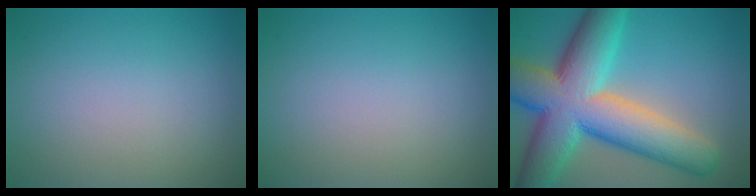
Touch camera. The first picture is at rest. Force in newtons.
{"total": 0.0}
{"total": 14.0, "press": 14.0, "slide": 0.7}